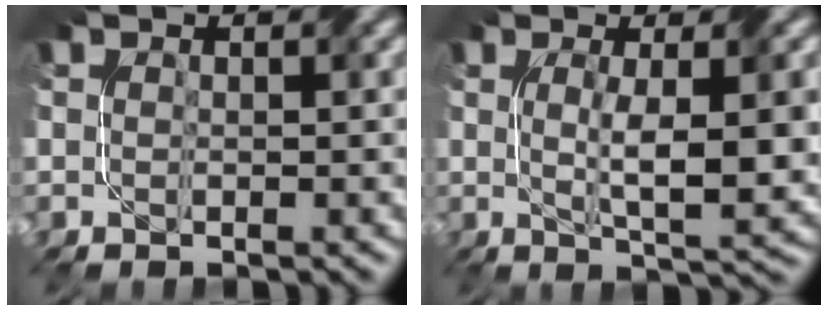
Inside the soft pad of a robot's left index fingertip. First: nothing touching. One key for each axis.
{"total": 6.7, "fx": 0.3, "fy": 1.4, "fz": 6.5, "tx": -0.101, "ty": -0.004, "tz": 0.010}